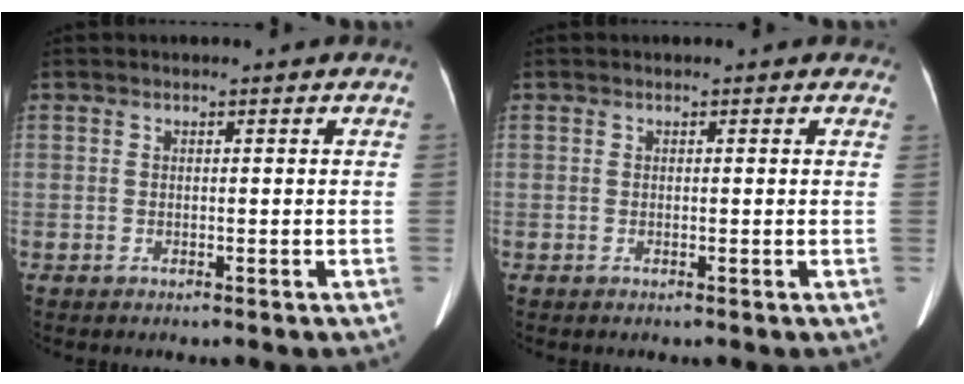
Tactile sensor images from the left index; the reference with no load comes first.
{"total": 0.9, "force": [0.7, 0.5, 0.1], "torque": [0.001, 0.000, -0.003]}